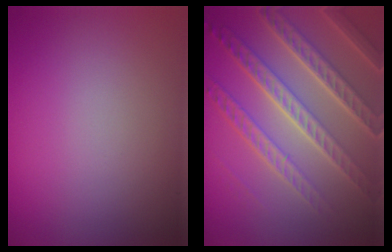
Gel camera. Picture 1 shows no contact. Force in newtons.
{"total": 8.0, "press": 5.4, "slide": 5.8}